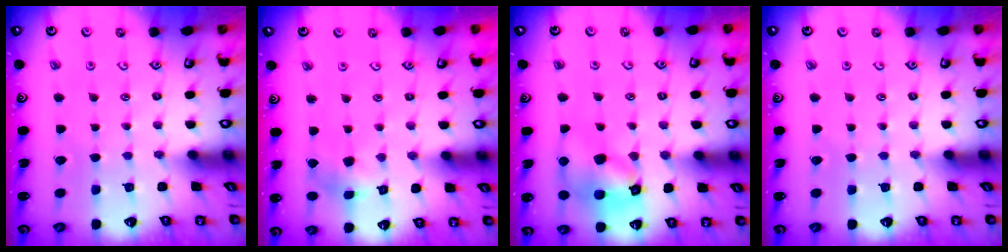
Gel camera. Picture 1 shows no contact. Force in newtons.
{"total": 5.1, "press": 5.0, "slide": 0.5}
{"total": 12.2, "press": 12.1, "slide": 1.8}
{"total": 0.0}